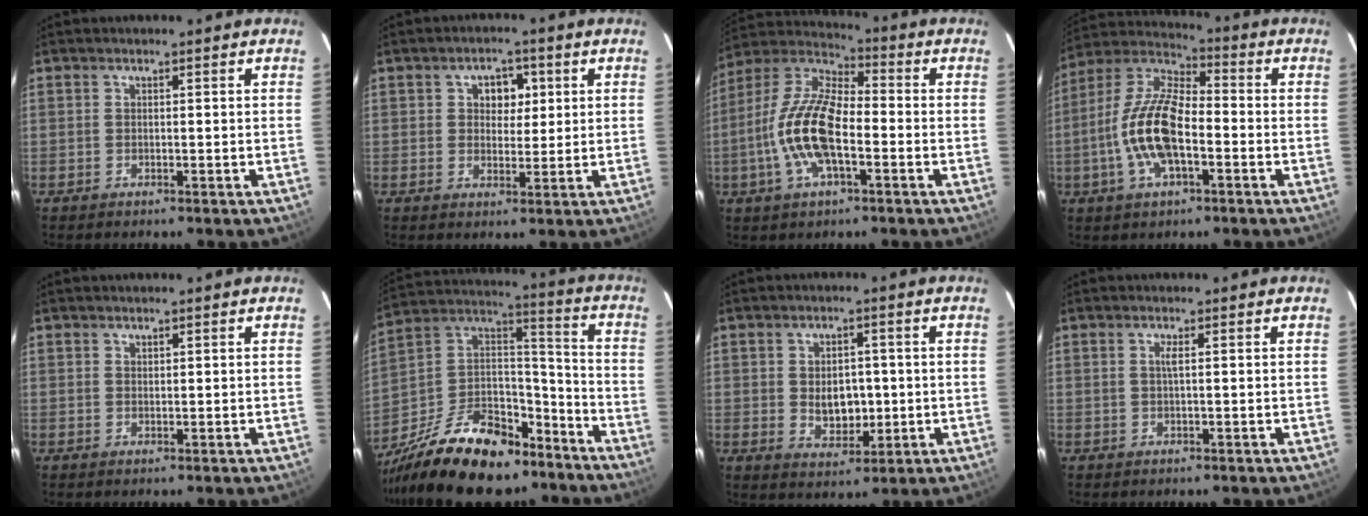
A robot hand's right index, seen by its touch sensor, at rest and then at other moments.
{"total": 4.6, "force": [1.4, 3.6, 2.5], "torque": [-0.032, 0.013, 0.021]}
{"total": 15.4, "force": [-3.7, 6.2, 13.5], "torque": [-0.279, 0.003, -0.080]}
{"total": 14.8, "force": [-3.7, 6.3, 12.9], "torque": [-0.267, 0.004, -0.077]}
{"total": 0.5, "force": [0.5, 0.2, 0.0], "torque": [0.000, 0.001, 0.010]}
{"total": 26.3, "force": [-18.4, 12.9, 13.8], "torque": [-0.286, 0.034, -0.282]}
{"total": 6.6, "force": [-0.2, 4.6, 4.7], "torque": [-0.081, -0.002, 0.008]}
{"total": 1.1, "force": [0.2, -0.2, 1.0], "torque": [-0.020, 0.001, 0.002]}